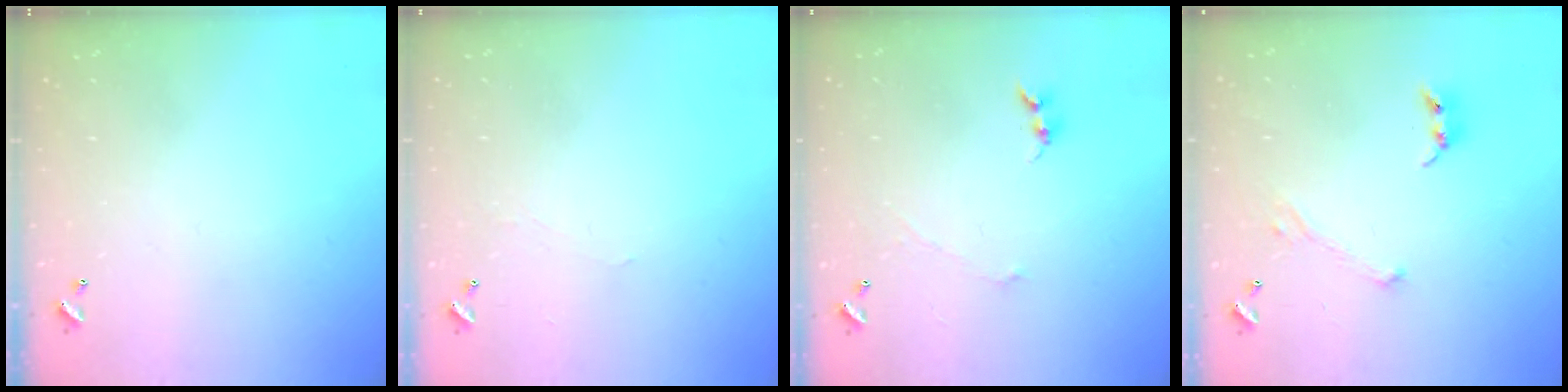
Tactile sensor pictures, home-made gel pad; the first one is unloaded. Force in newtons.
{"total": 0.9, "press": 0.7, "slide": 0.4}
{"total": 0.0}
{"total": 1.8, "press": 1.6, "slide": 0.9}